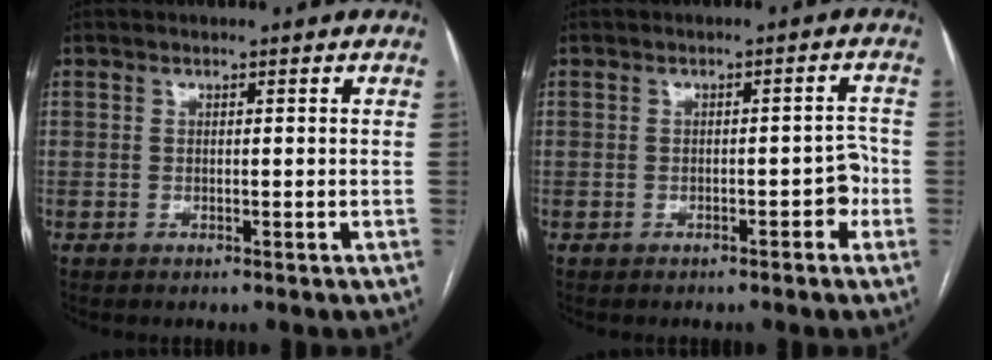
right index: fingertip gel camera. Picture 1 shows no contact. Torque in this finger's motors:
{"motor_torque": [0.77, -0.07, 0.18, 0.03]}